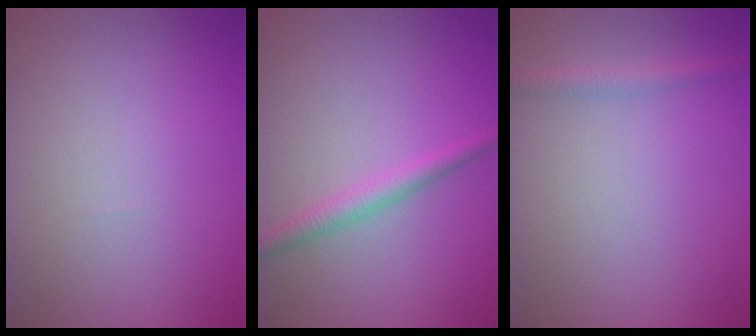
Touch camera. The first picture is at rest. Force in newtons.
{"total": 2.2, "press": 2.1, "slide": 0.0}
{"total": 1.5, "press": 1.5, "slide": 0.1}